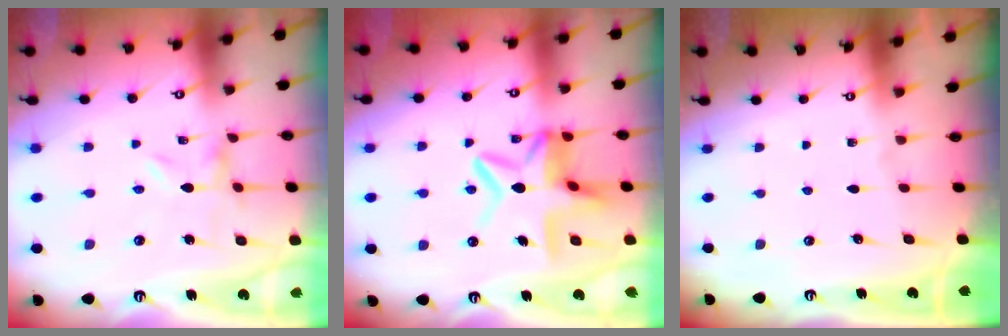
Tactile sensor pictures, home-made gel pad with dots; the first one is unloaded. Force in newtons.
{"total": 12.2, "press": 12.1, "slide": 1.3}
{"total": 0.0}